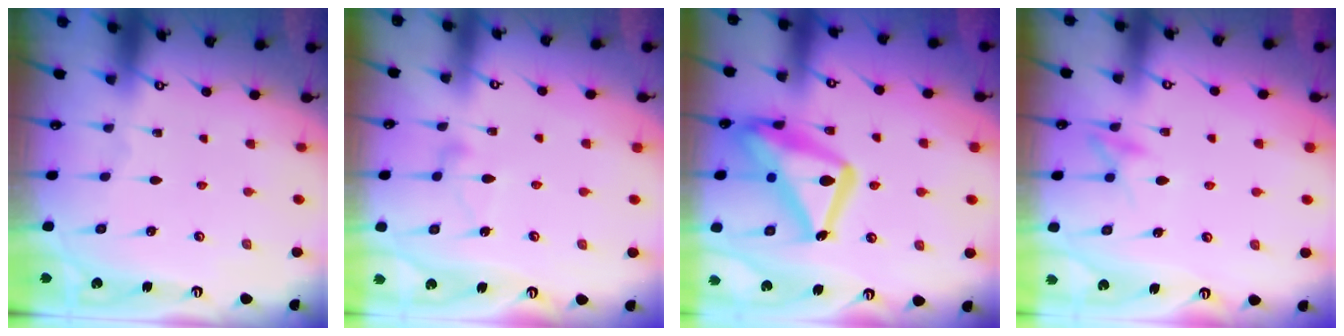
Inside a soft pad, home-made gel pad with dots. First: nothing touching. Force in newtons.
{"total": 9.1, "press": 9.1, "slide": 0.4}
{"total": 21.3, "press": 21.3, "slide": 1.7}
{"total": 11.5, "press": 11.5, "slide": 1.1}